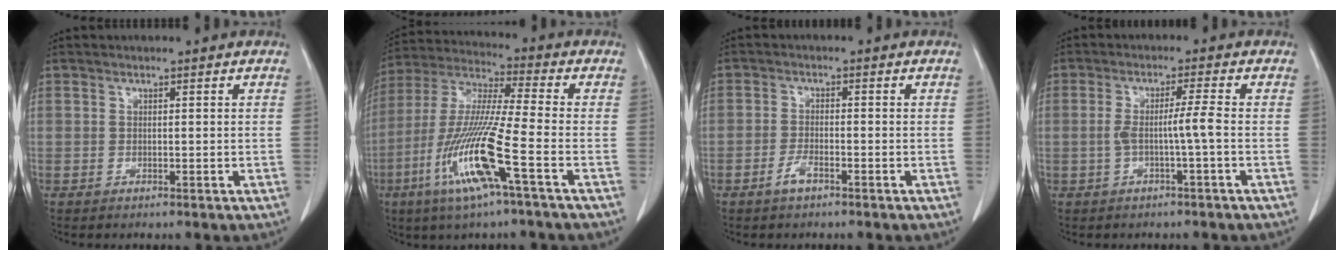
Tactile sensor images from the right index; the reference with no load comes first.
{"total": 14.9, "force": [-6.0, -0.3, 13.7], "torque": [-0.287, -0.017, -0.121]}
{"total": 2.3, "force": [-1.5, 0.7, 1.7], "torque": [-0.036, 0.002, -0.028]}
{"total": 3.8, "force": [-0.8, -0.7, 3.7], "torque": [-0.067, 0.007, -0.011]}